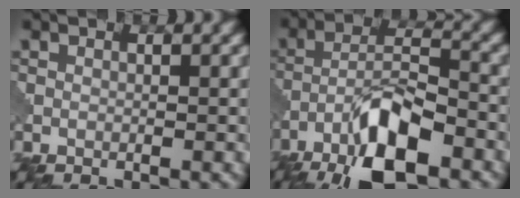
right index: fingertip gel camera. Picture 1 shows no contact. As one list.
[{"total": 9.6, "force": [-5.7, 3.0, 7.0], "torque": [-0.121, 0.010, -0.108]}]